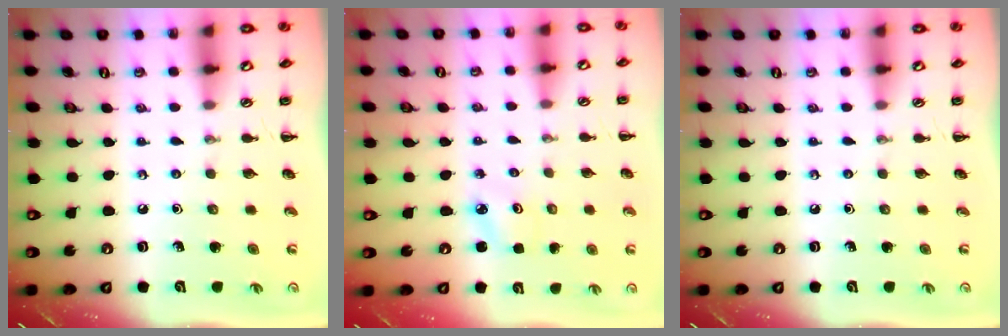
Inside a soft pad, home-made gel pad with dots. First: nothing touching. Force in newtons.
{"total": 2.3, "press": 2.2, "slide": 0.6}
{"total": 0.0}